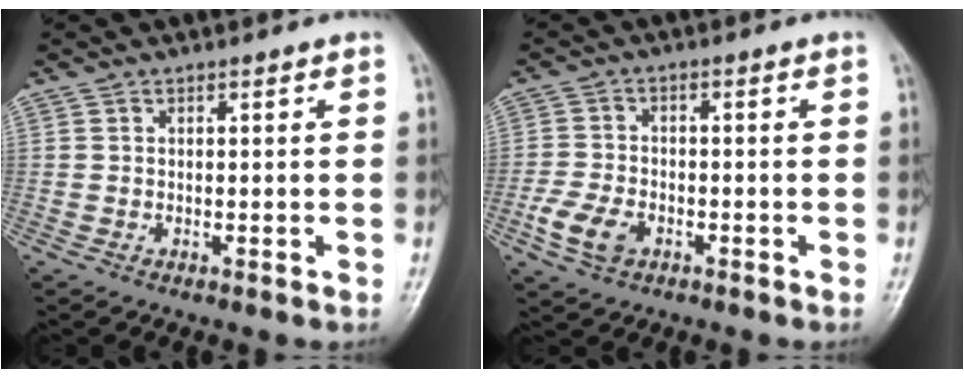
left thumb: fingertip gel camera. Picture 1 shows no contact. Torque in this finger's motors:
{"motor_torque": [-0.57, 0.80, 0.77, 0.43, 0.05]}